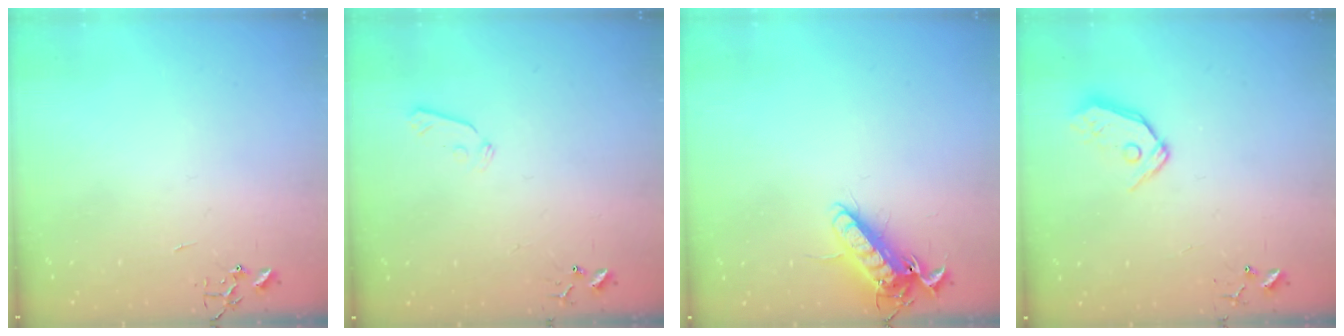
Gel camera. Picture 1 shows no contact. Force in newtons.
{"total": 5.4, "press": 5.4, "slide": 0.8}
{"total": 13.3, "press": 13.2, "slide": 1.8}
{"total": 8.3, "press": 8.2, "slide": 0.7}